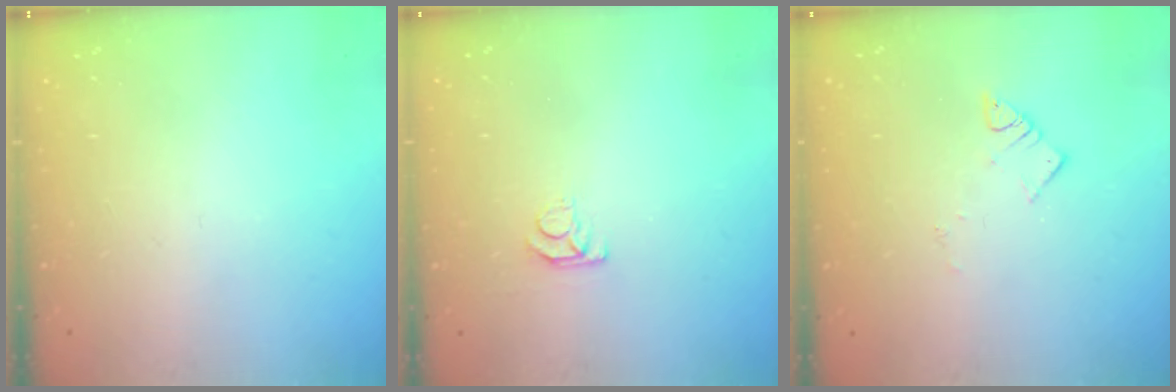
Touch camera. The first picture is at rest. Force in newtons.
{"total": 4.6, "press": 4.6, "slide": 0.3}
{"total": 3.6, "press": 3.6, "slide": 0.3}